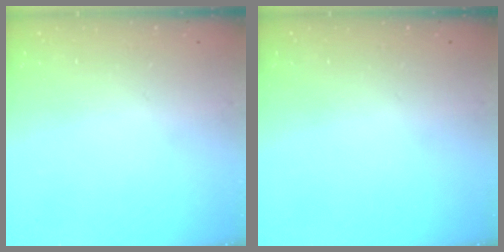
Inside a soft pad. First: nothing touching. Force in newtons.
{"total": 0.0}